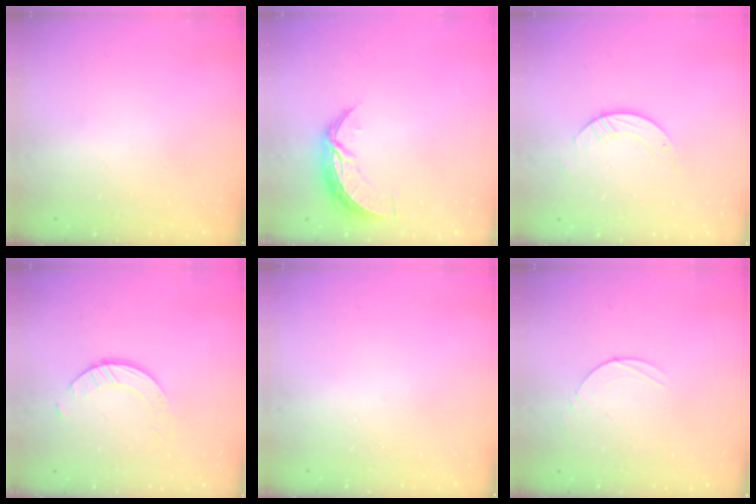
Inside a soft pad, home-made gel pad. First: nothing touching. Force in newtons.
{"total": 8.2, "press": 8.2, "slide": 0.4}
{"total": 3.8, "press": 3.8, "slide": 0.1}
{"total": 2.4, "press": 2.4, "slide": 0.3}
{"total": 0.0}
{"total": 4.9, "press": 4.9, "slide": 0.4}